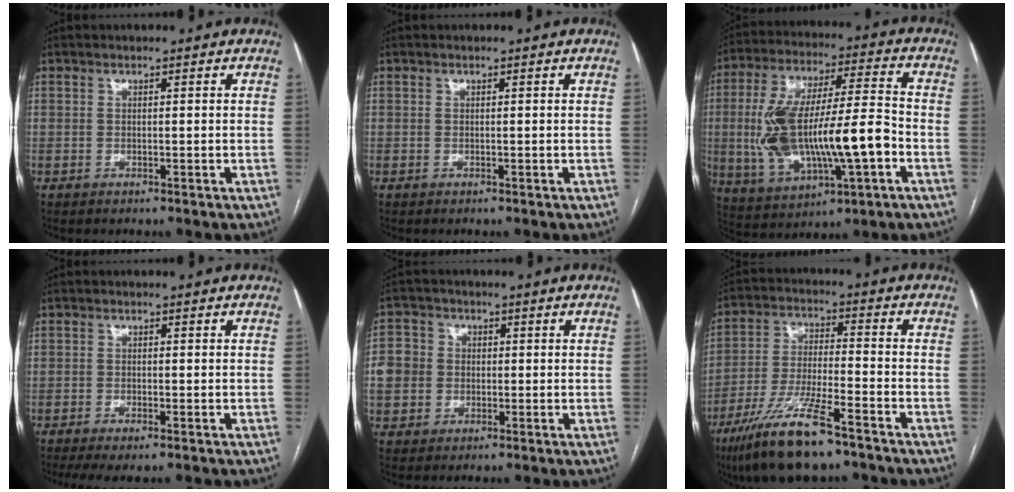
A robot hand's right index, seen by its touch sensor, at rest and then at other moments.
{"total": 0.0}
{"total": 19.5, "force": [-3.4, 5.3, 18.4], "torque": [-0.365, 0.016, -0.044]}
{"total": 3.9, "force": [-2.6, 0.8, 2.9], "torque": [-0.051, -0.011, -0.041]}
{"total": 7.5, "force": [-0.3, 7.0, 2.6], "torque": [-0.075, 0.023, 0.000]}
{"total": 13.6, "force": [-9.2, 2.1, 9.9], "torque": [-0.197, -0.028, -0.164]}